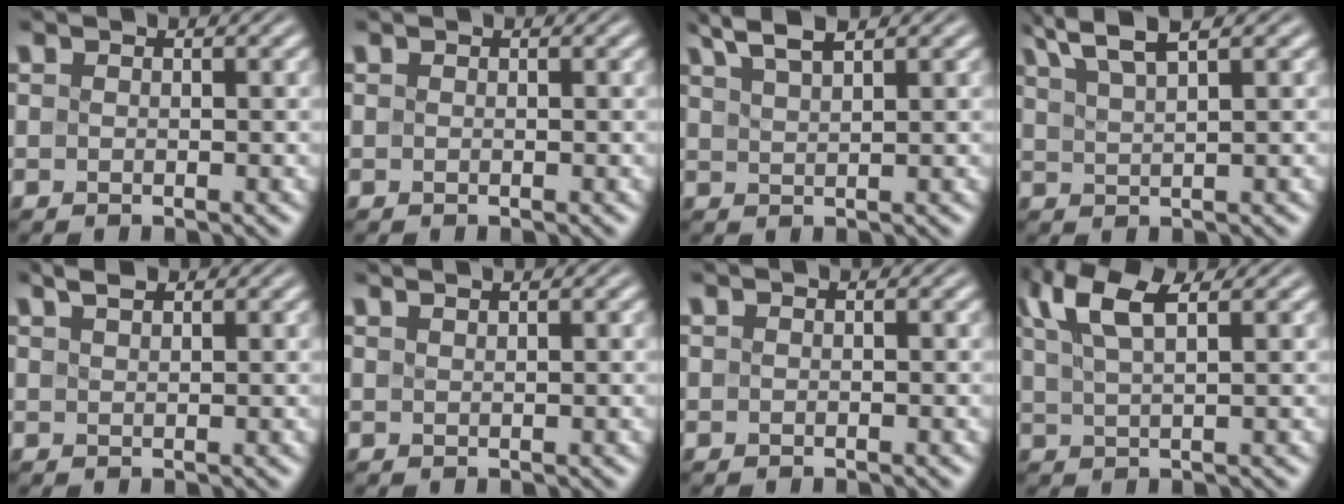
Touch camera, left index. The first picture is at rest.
{"total": 0.0}
{"total": 3.7, "force": [2.8, 0.7, 2.3], "torque": [-0.035, 0.015, 0.047]}
{"total": 4.5, "force": [3.3, 0.8, 3.1], "torque": [-0.051, 0.015, 0.056]}
{"total": 1.5, "force": [1.2, 0.4, 0.9], "torque": [-0.016, 0.005, 0.022]}
{"total": 1.7, "force": [1.2, 0.6, 1.0], "torque": [-0.001, -0.003, 0.004]}
{"total": 0.0}
{"total": 5.7, "force": [3.2, 1.8, 4.4], "torque": [-0.083, 0.020, 0.052]}